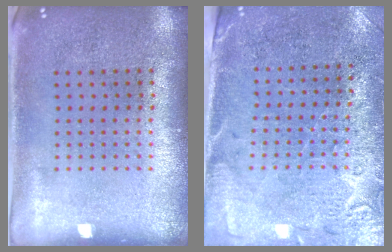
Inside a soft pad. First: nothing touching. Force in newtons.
{"total": 2.8, "press": 2.5, "slide": 1.1}